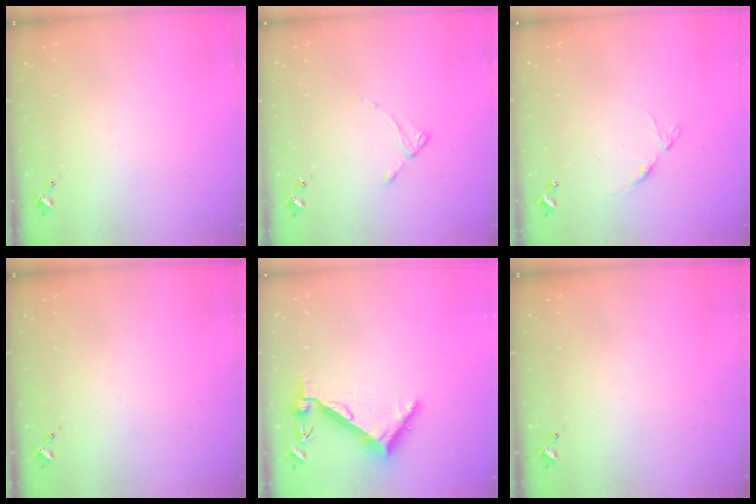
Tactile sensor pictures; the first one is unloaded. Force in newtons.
{"total": 2.6, "press": 2.6, "slide": 0.3}
{"total": 8.4, "press": 8.4, "slide": 0.6}
{"total": 0.0}
{"total": 6.7, "press": 6.7, "slide": 0.8}
{"total": 0.0}